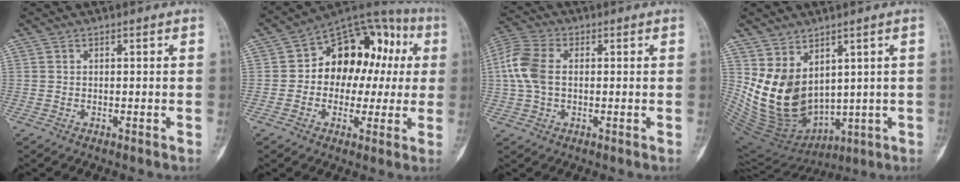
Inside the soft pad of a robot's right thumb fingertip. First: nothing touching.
{"total": 17.5, "force": [1.5, 12.7, 11.9], "torque": [-0.102, 0.055, 0.014]}
{"total": 9.3, "force": [0.7, 6.1, 7.0], "torque": [-0.165, 0.019, 0.009]}
{"total": 14.2, "force": [2.6, 10.3, 9.4], "torque": [-0.140, -0.031, 0.092]}